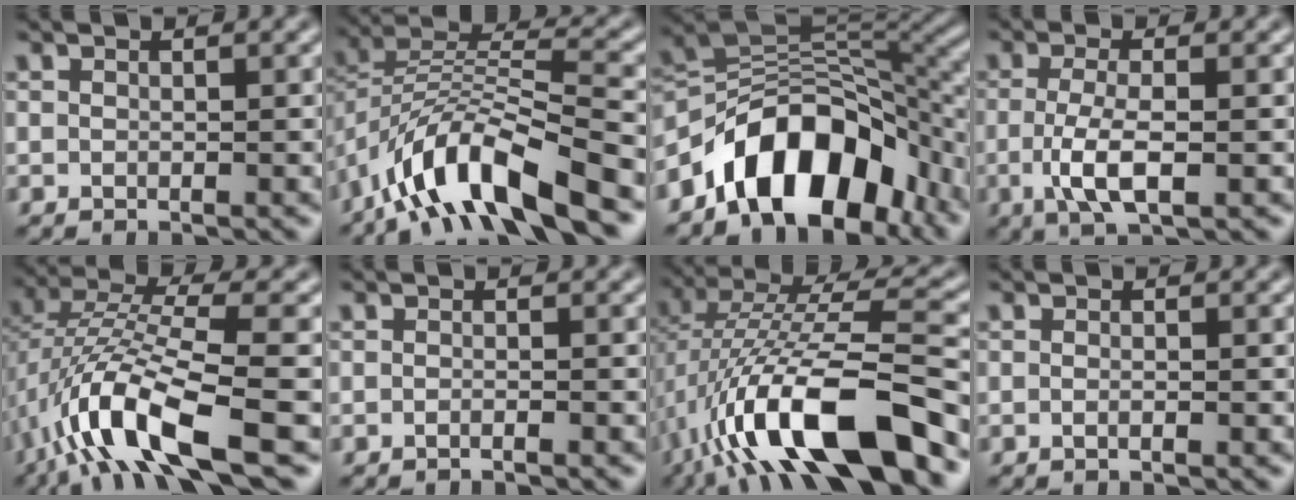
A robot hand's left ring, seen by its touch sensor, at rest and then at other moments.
{"total": 11.1, "force": [-7.2, 3.3, 7.8], "torque": [-0.137, 0.005, -0.143]}
{"total": 11.5, "force": [-6.3, 6.3, 7.2], "torque": [-0.090, 0.009, -0.117]}
{"total": 4.0, "force": [-0.8, 1.3, 3.7], "torque": [-0.082, -0.007, -0.019]}
{"total": 10.1, "force": [-4.4, 2.8, 8.6], "torque": [-0.173, 0.012, -0.087]}
{"total": 0.8, "force": [-0.5, 0.1, 0.6], "torque": [-0.006, -0.001, -0.014]}
{"total": 14.0, "force": [-5.8, 4.6, 11.9], "torque": [-0.221, 0.014, -0.103]}
{"total": 0.6, "force": [-0.3, 0.1, 0.6], "torque": [-0.011, -0.004, -0.007]}